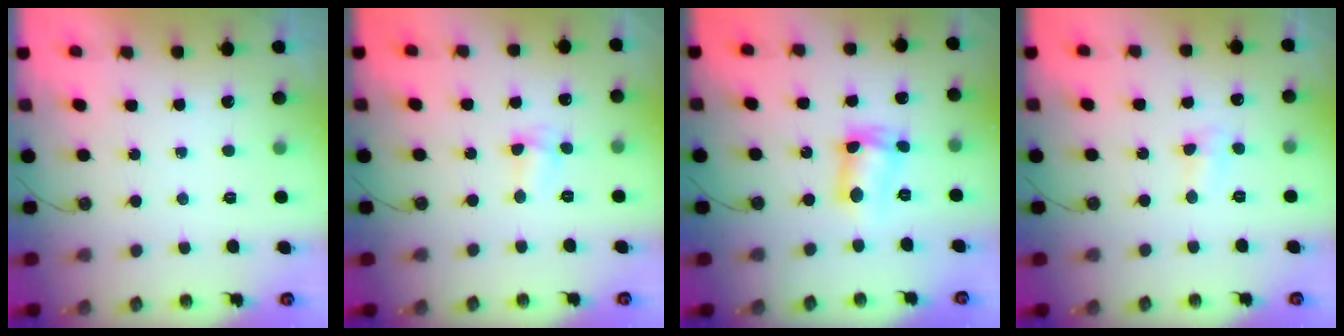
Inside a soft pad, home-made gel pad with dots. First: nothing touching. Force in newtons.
{"total": 2.6, "press": 2.5, "slide": 0.6}
{"total": 9.1, "press": 8.4, "slide": 3.5}
{"total": 5.1, "press": 5.1, "slide": 0.7}